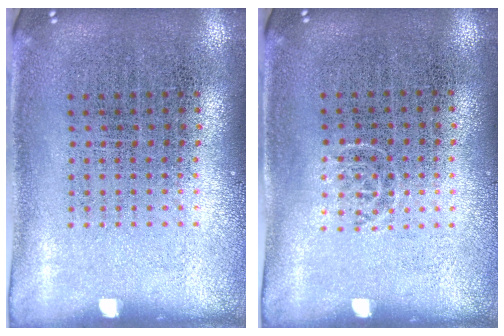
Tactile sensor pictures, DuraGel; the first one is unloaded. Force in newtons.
{"total": 0.6, "press": 0.4, "slide": 0.5}